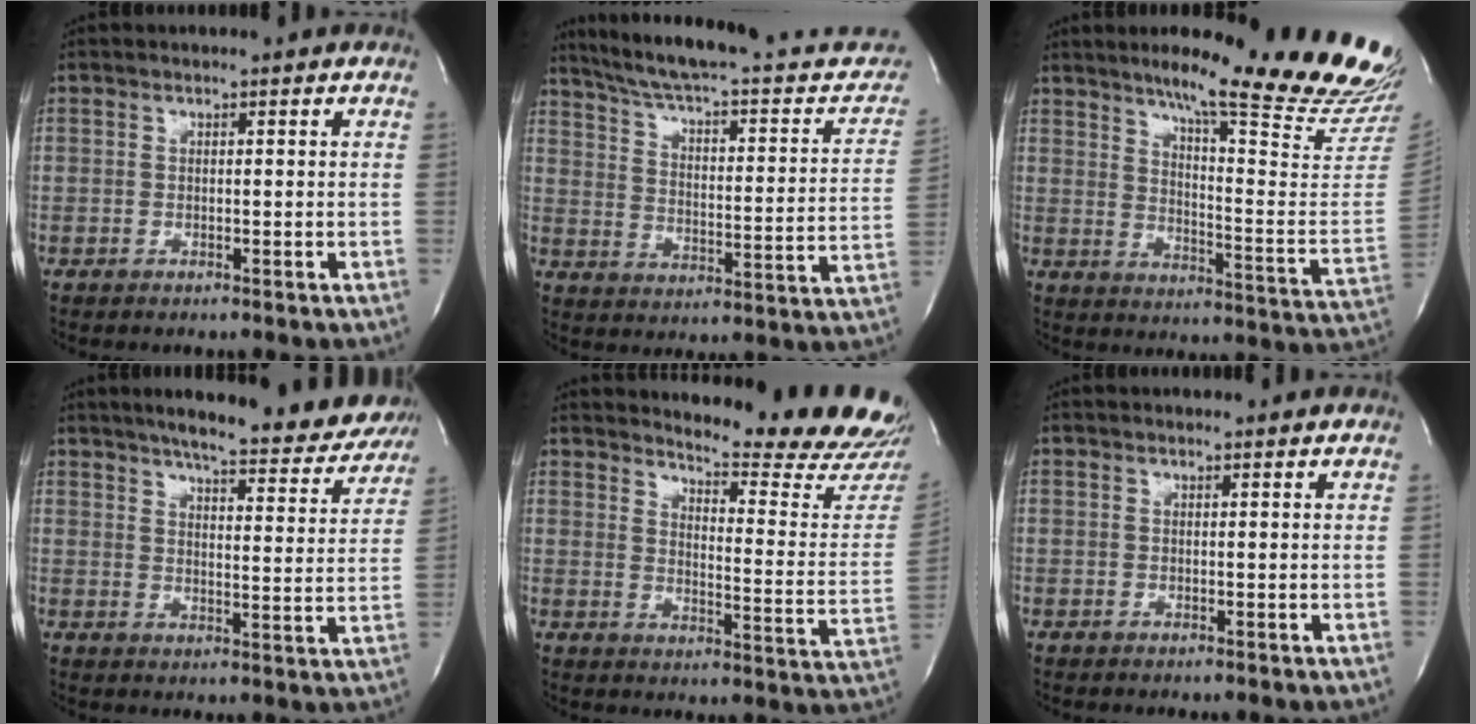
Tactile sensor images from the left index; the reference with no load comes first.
{"total": 25.8, "force": [22.2, 4.7, 12.2], "torque": [-0.176, -0.021, 0.290]}
{"total": 24.0, "force": [19.8, -0.1, 13.5], "torque": [-0.192, -0.097, 0.251]}
{"total": 18.6, "force": [16.6, 2.9, 7.7], "torque": [-0.105, -0.024, 0.201]}
{"total": 18.0, "force": [17.4, 0.1, 4.6], "torque": [-0.068, -0.133, 0.201]}
{"total": 1.1, "force": [1.0, 0.3, 0.4], "torque": [-0.013, 0.008, 0.013]}